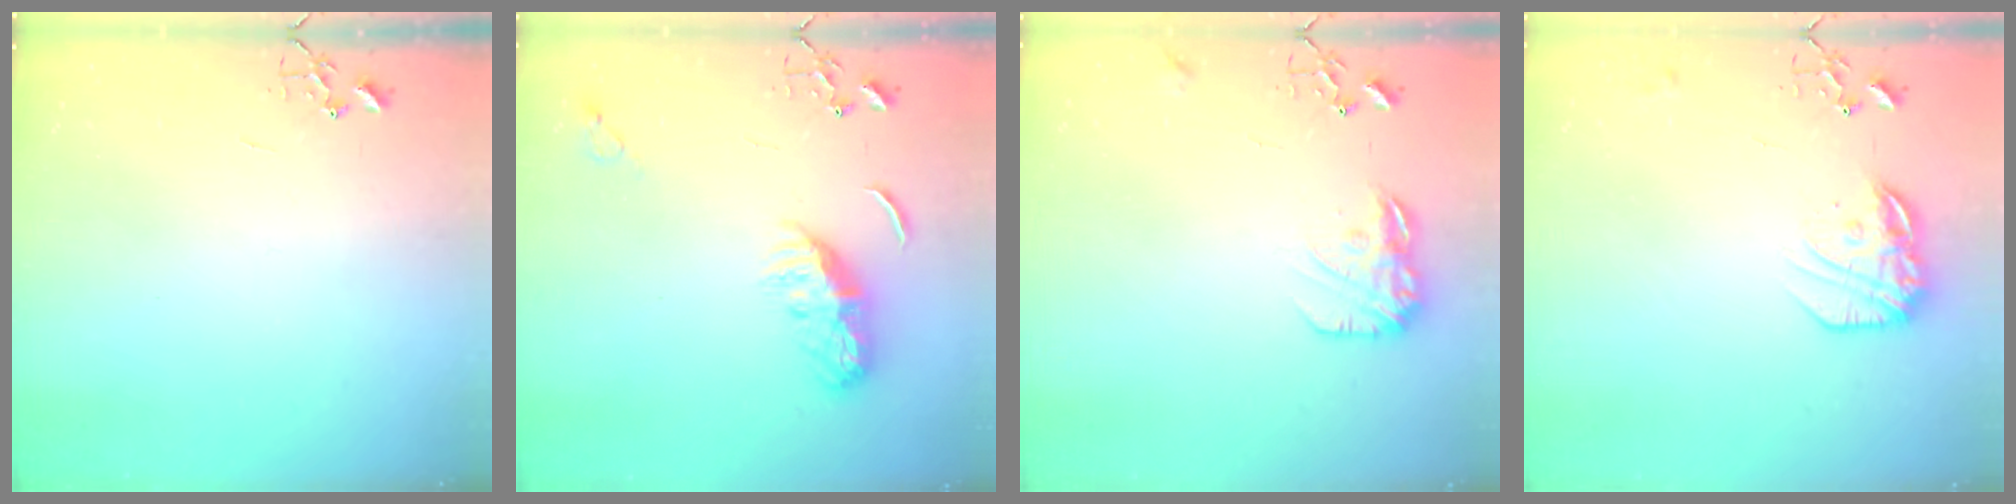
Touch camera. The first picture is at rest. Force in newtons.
{"total": 9.1, "press": 9.1, "slide": 0.2}
{"total": 11.7, "press": 11.7, "slide": 0.4}
{"total": 15.5, "press": 15.5, "slide": 1.0}